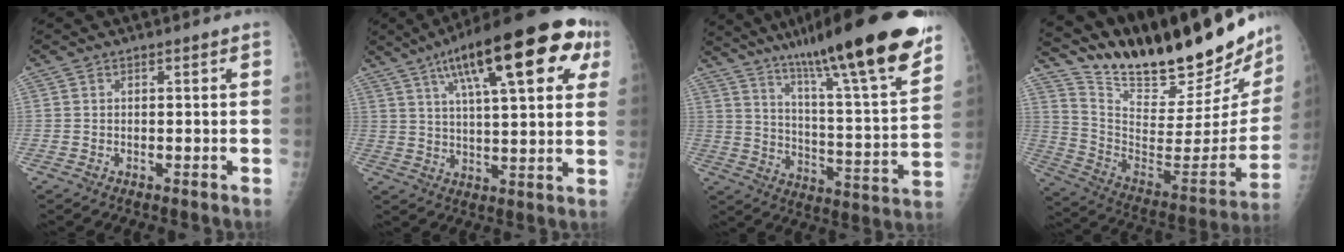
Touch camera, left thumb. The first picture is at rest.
{"total": 24.3, "force": [11.0, 7.3, 20.4], "torque": [-0.287, 0.007, 0.158]}
{"total": 27.6, "force": [19.2, 3.3, 19.5], "torque": [-0.290, -0.062, 0.295]}
{"total": 32.8, "force": [26.6, 8.5, 17.2], "torque": [-0.254, -0.131, 0.396]}